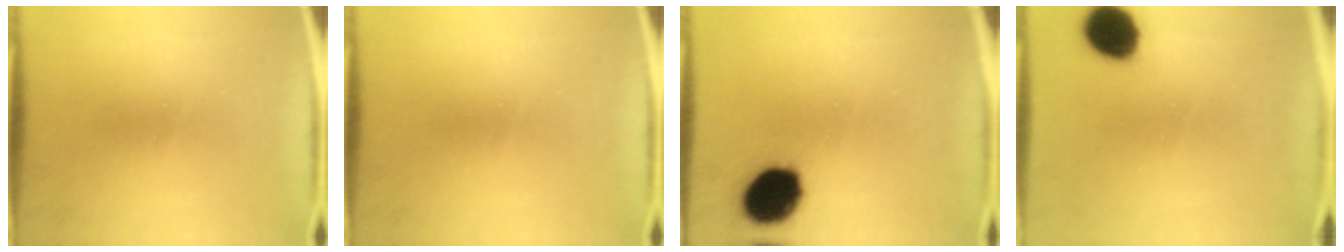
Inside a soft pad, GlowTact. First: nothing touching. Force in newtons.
{"total": 0.0}
{"total": 13.7}
{"total": 10.5}